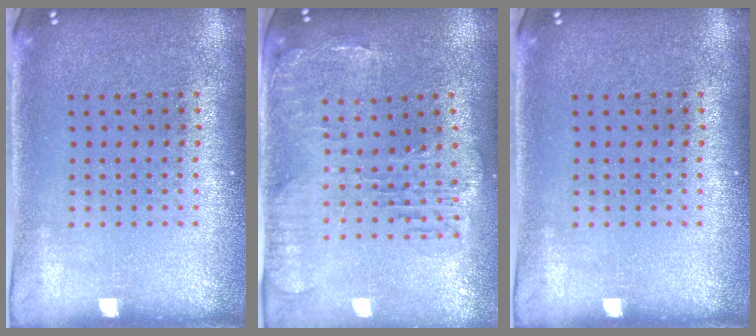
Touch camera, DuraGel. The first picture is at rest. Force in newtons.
{"total": 1.5, "press": 1.5, "slide": 0.4}
{"total": 0.0}